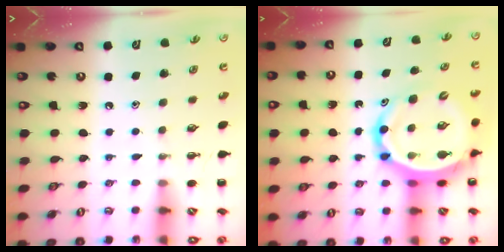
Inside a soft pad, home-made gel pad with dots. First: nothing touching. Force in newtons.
{"total": 14.2, "press": 13.6, "slide": 4.2}